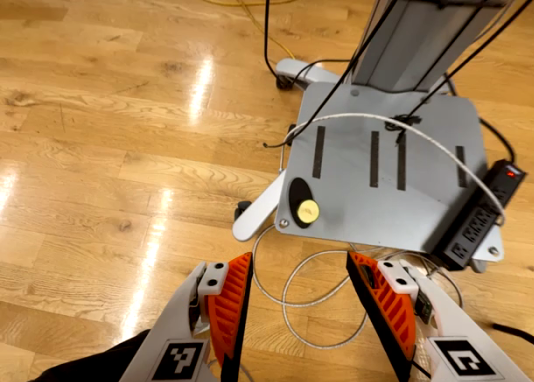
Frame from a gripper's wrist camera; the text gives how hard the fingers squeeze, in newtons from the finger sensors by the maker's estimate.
{"total": 0.0}